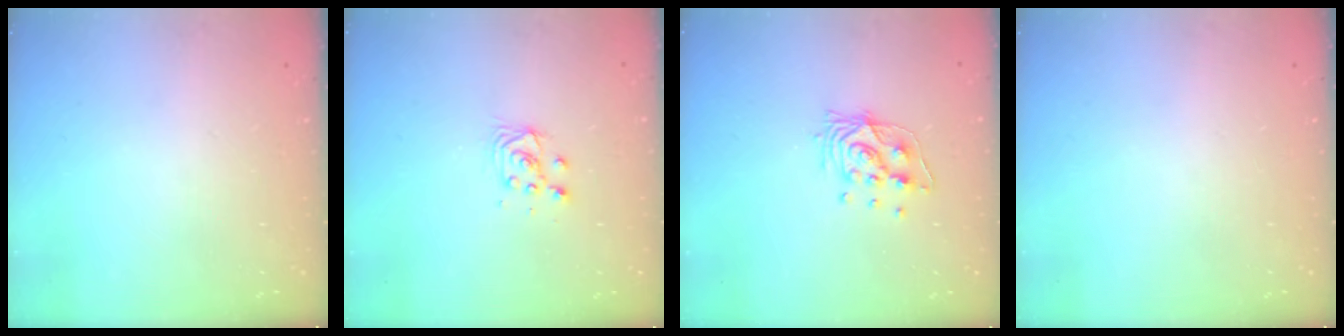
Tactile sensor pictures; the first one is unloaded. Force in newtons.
{"total": 3.7, "press": 3.7, "slide": 0.3}
{"total": 10.3, "press": 10.3, "slide": 0.7}
{"total": 0.0}